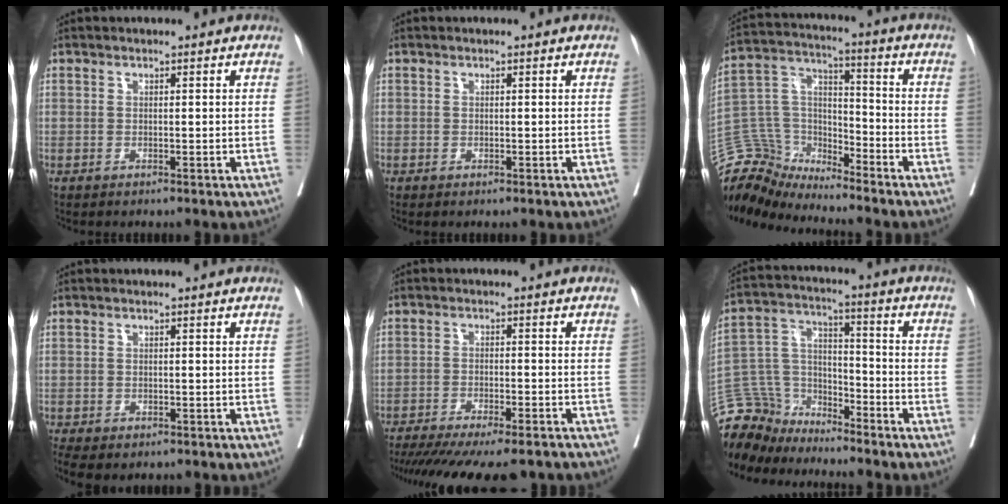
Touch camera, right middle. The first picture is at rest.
{"total": 0.0}
{"total": 11.0, "force": [-10.7, 2.3, -0.1], "torque": [-0.003, 0.059, -0.212]}
{"total": 6.6, "force": [-3.9, 4.0, 3.5], "torque": [-0.083, -0.007, -0.053]}
{"total": 18.9, "force": [-16.1, 3.4, 9.4], "torque": [-0.158, -0.036, -0.223]}
{"total": 11.6, "force": [-10.8, 4.4, 0.2], "torque": [-0.011, 0.048, -0.207]}